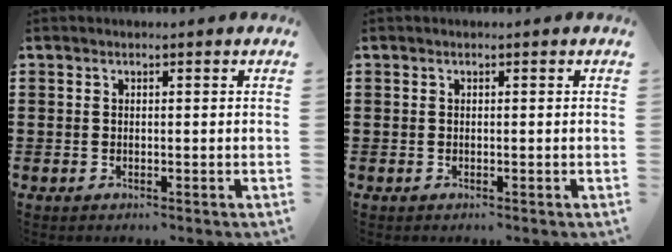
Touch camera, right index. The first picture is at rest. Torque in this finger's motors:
{"motor_torque": [2.14, 0.00, 0.00, 0.01]}